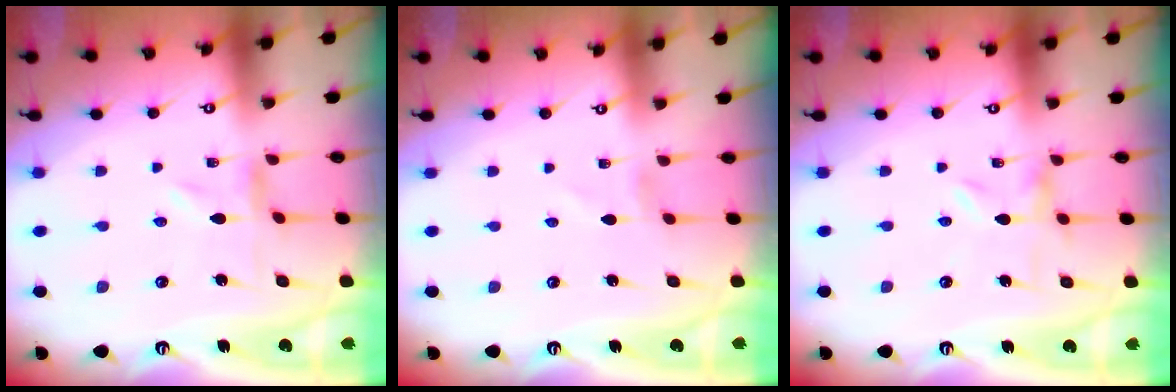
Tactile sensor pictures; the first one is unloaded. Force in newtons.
{"total": 1.2, "press": 1.2, "slide": 0.1}
{"total": 0.0}